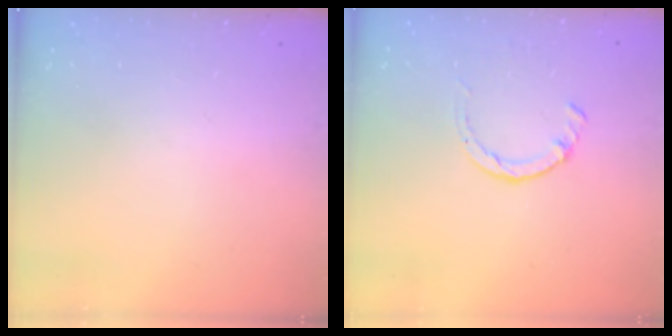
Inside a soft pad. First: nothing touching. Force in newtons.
{"total": 1.4, "press": 1.3, "slide": 0.3}